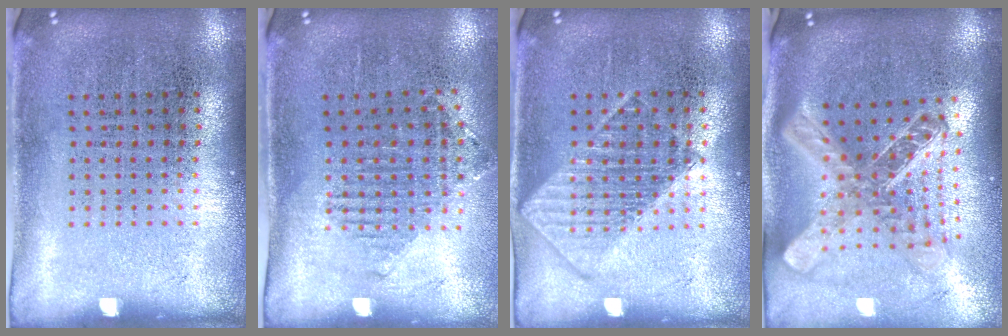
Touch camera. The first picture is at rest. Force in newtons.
{"total": 1.1, "press": 0.9, "slide": 0.5}
{"total": 1.2, "press": 1.2, "slide": 0.2}
{"total": 2.6, "press": 1.9, "slide": 1.8}